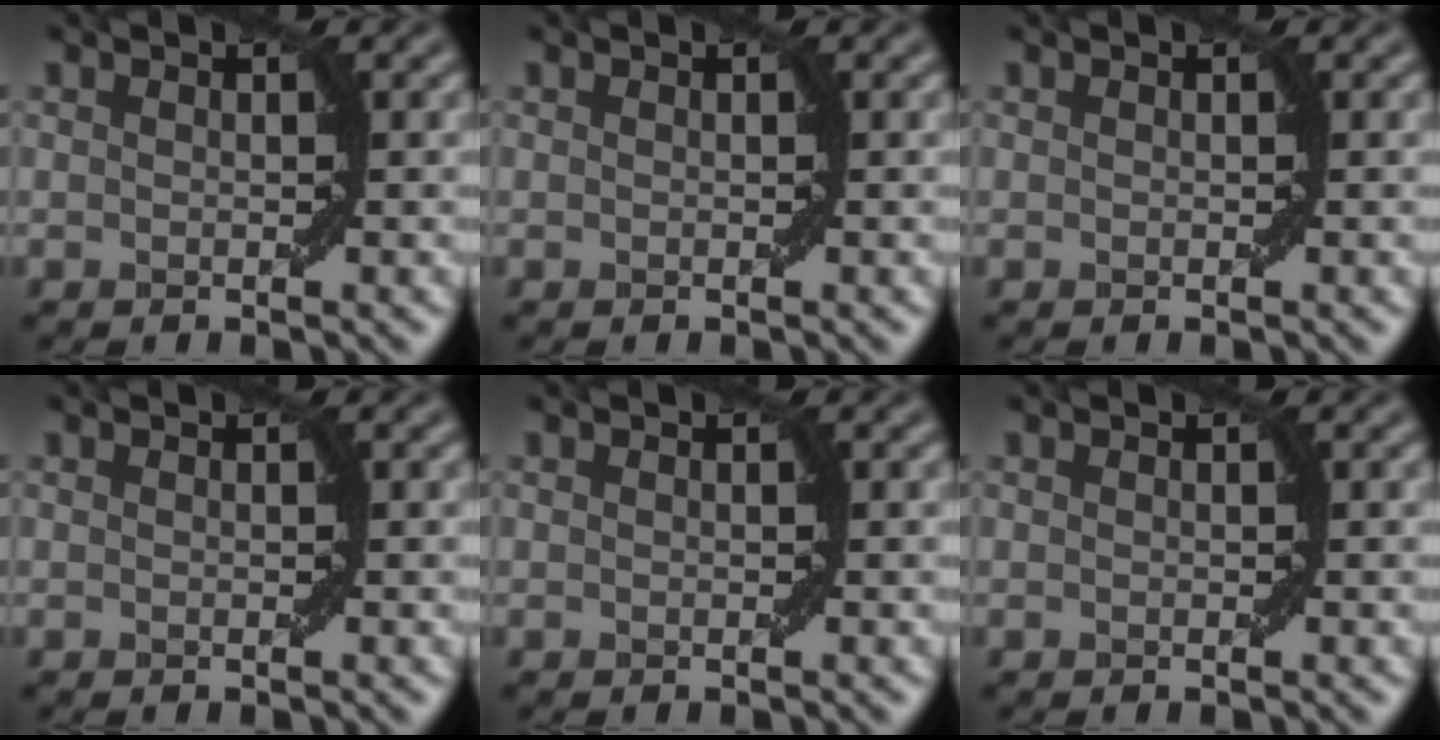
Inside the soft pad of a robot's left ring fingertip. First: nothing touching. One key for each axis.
{"total": 0.0}
{"total": 0.0}
{"total": 0.0}
{"total": 0.0}
{"total": 0.0}